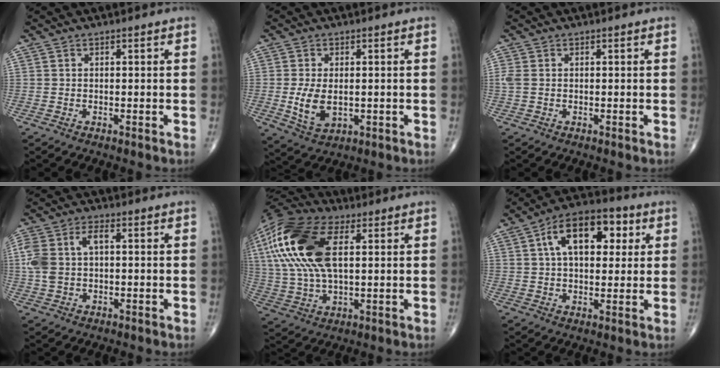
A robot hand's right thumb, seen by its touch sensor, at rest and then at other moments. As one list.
[{"total": 7.0, "force": [-0.6, 4.2, 5.5], "torque": [-0.102, -0.012, 0.000]}, {"total": 1.6, "force": [0.1, 1.1, 1.2], "torque": [-0.043, 0.007, 0.004]}, {"total": 7.9, "force": [0.8, 4.6, 6.4], "torque": [-0.157, 0.023, 0.017]}, {"total": 23.2, "force": [6.2, 11.3, 19.3], "torque": [-0.436, 0.009, 0.109]}, {"total": 14.3, "force": [4.3, 7.9, 11.1], "torque": [-0.151, 0.014, 0.063]}]